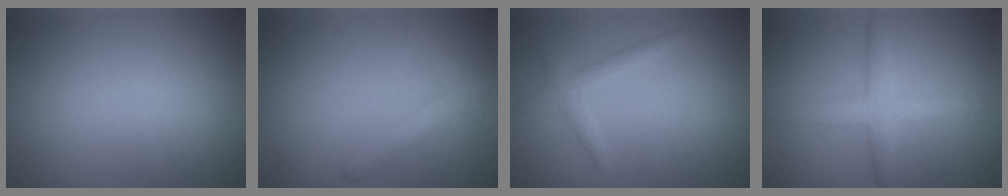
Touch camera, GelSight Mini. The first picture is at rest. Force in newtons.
{"total": 2.5, "press": 2.5, "slide": 0.2}
{"total": 1.7, "press": 1.7, "slide": 0.1}
{"total": 3.2, "press": 3.2, "slide": 0.0}